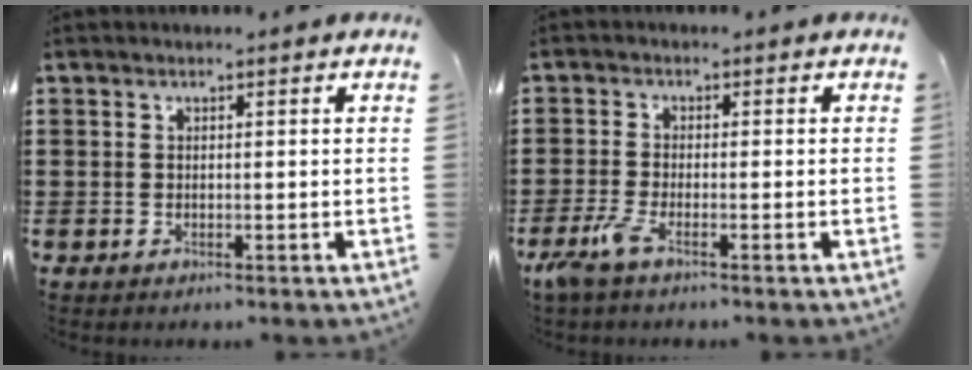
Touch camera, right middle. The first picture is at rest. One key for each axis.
{"total": 3.1, "fx": -1.8, "fy": 0.4, "fz": 2.5, "tx": -0.072, "ty": -0.012, "tz": -0.040}